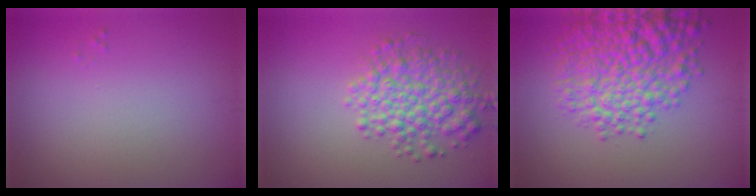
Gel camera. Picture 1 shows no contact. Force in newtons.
{"total": 4.9, "press": 4.9, "slide": 0.1}
{"total": 7.5, "press": 7.5, "slide": 0.2}